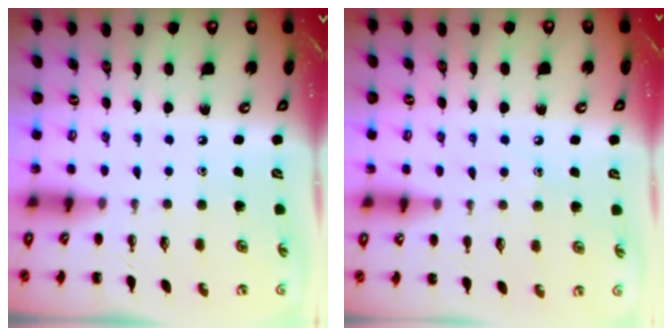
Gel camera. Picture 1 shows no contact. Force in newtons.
{"total": 6.2, "press": 6.0, "slide": 1.6}